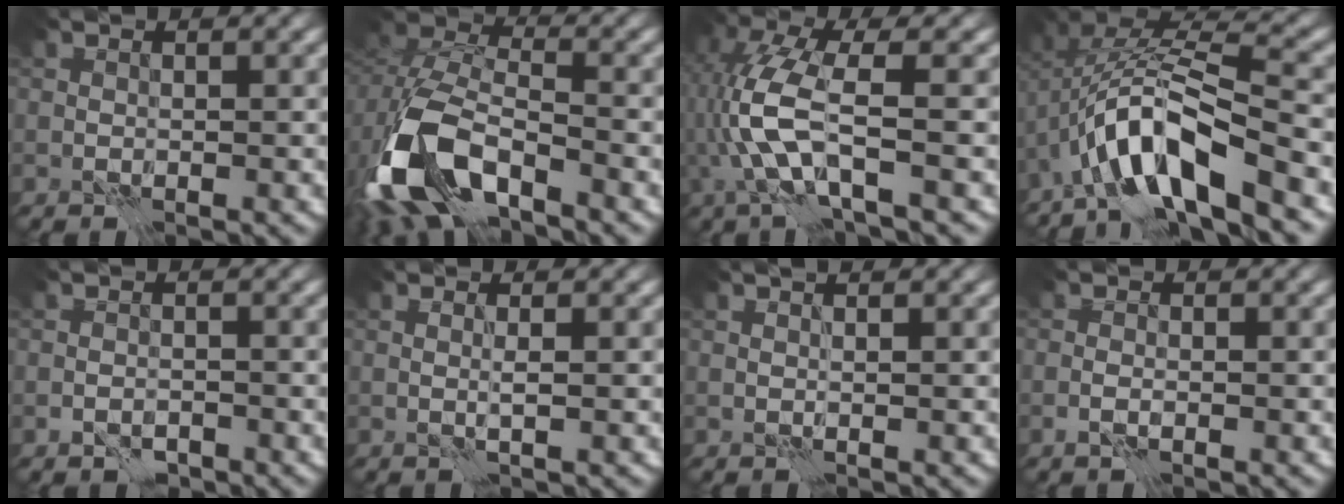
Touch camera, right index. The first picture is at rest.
{"total": 10.6, "force": [-6.0, 5.0, 7.2], "torque": [-0.153, -0.010, -0.118]}
{"total": 6.6, "force": [-1.3, 1.8, 6.2], "torque": [-0.162, 0.010, -0.032]}
{"total": 9.3, "force": [-4.3, 2.9, 7.7], "torque": [-0.132, 0.020, -0.083]}
{"total": 0.6, "force": [-0.5, 0.2, 0.3], "torque": [-0.002, 0.003, -0.009]}
{"total": 0.7, "force": [0.1, -0.5, 0.5], "torque": [-0.009, 0.004, -0.003]}
{"total": 1.3, "force": [1.1, -0.3, 0.6], "torque": [-0.003, 0.000, 0.008]}
{"total": 0.8, "force": [-0.5, 0.2, 0.6], "torque": [-0.010, 0.000, -0.009]}